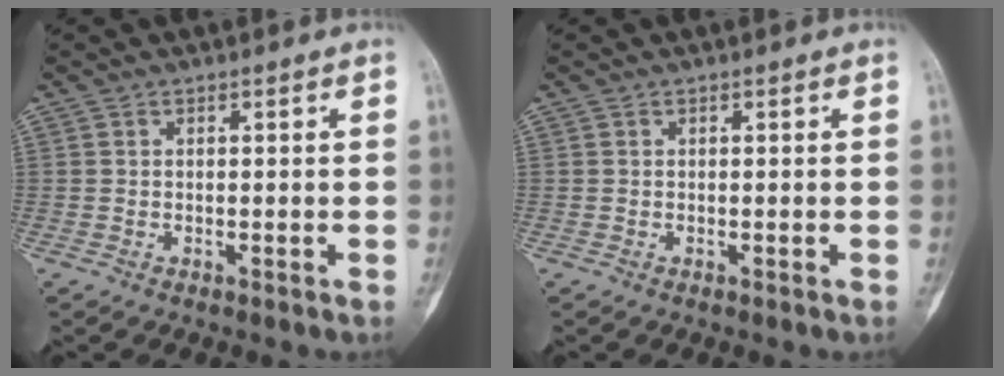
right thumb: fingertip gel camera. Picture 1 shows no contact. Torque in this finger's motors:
{"motor_torque": [-0.01, -0.01, 0.13, 0.00, 0.00]}